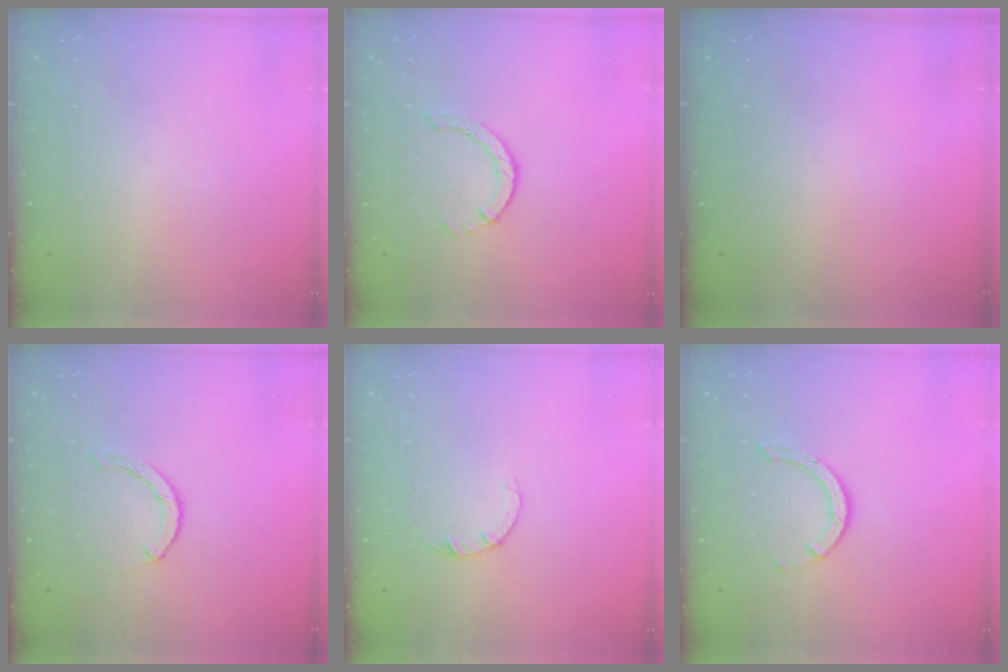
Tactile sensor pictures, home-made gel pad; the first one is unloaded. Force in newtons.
{"total": 2.5, "press": 2.4, "slide": 0.4}
{"total": 0.0}
{"total": 2.1, "press": 2.1, "slide": 0.3}
{"total": 1.4, "press": 1.4, "slide": 0.2}
{"total": 2.9, "press": 2.9, "slide": 0.2}